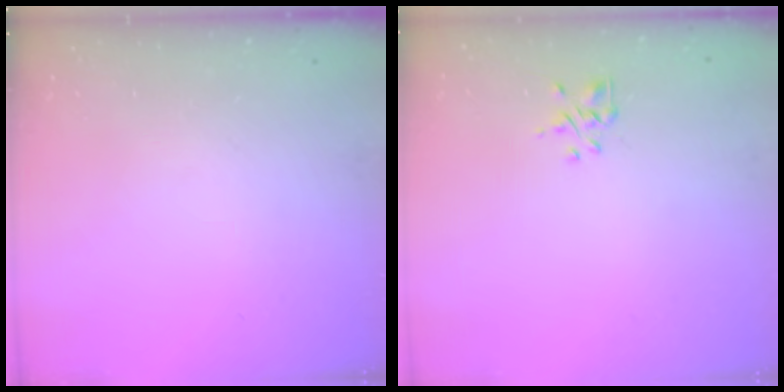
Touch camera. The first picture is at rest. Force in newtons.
{"total": 1.7, "press": 1.6, "slide": 0.6}